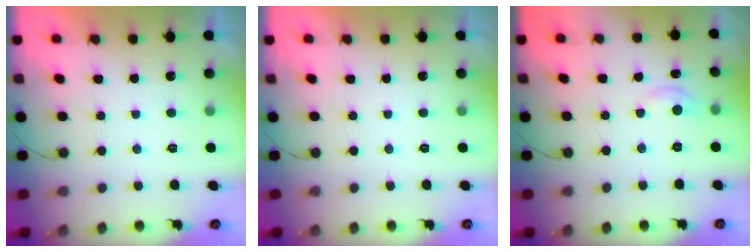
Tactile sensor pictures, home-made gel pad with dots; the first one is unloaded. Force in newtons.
{"total": 0.0}
{"total": 3.0, "press": 3.0, "slide": 0.4}